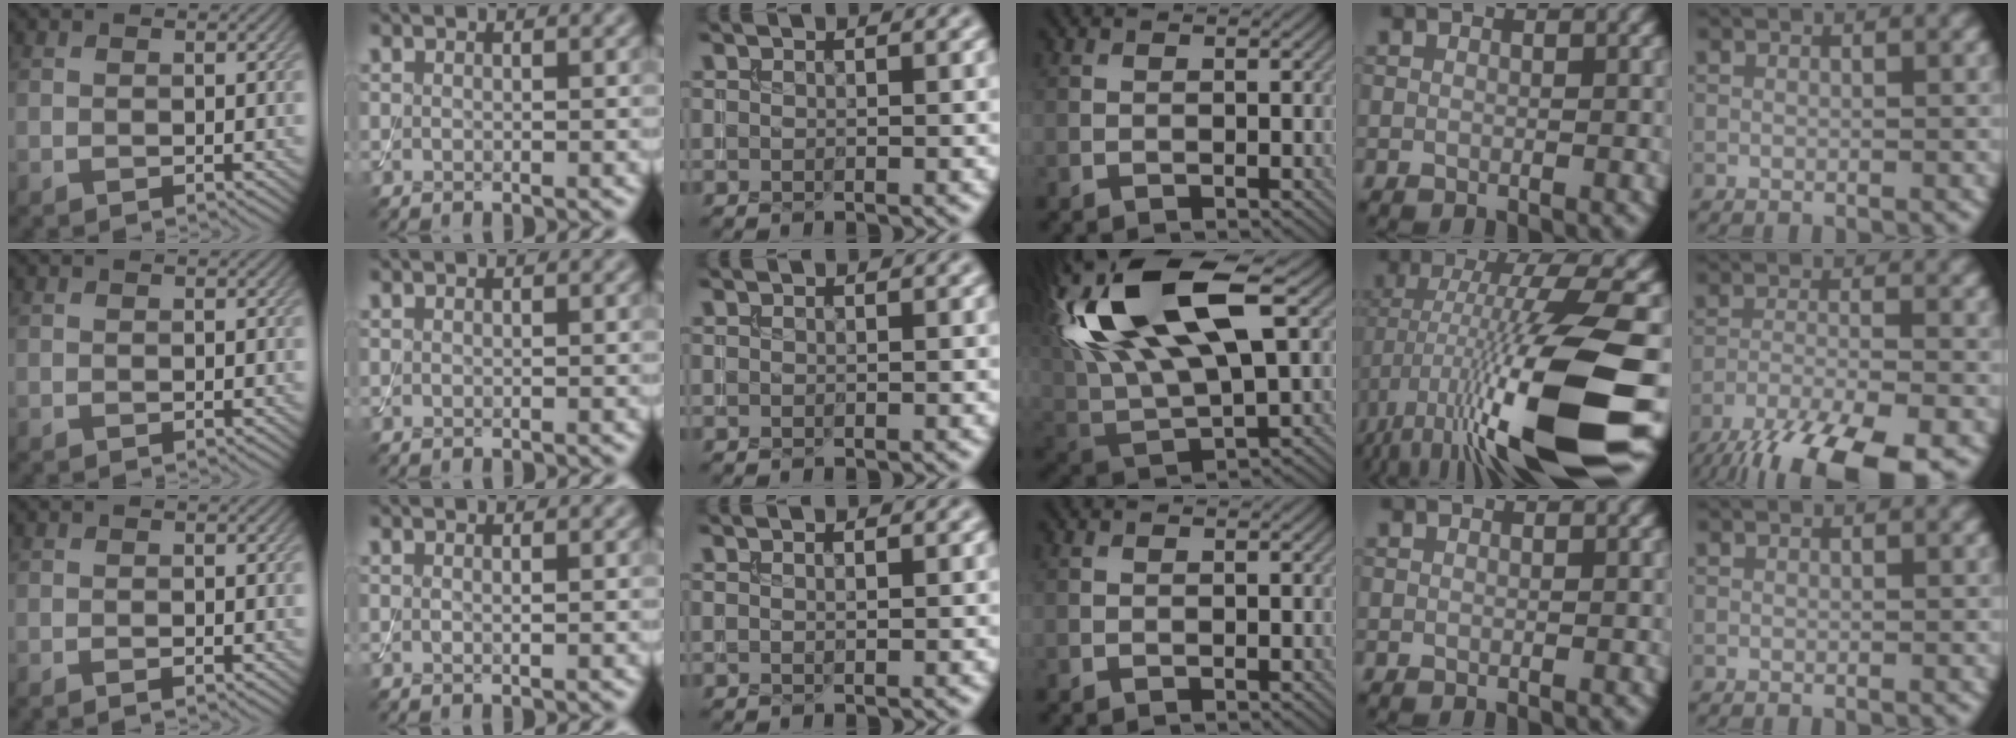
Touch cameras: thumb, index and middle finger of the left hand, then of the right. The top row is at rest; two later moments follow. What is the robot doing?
{"motion": "assemble", "object": "toy tower of hanoi"}